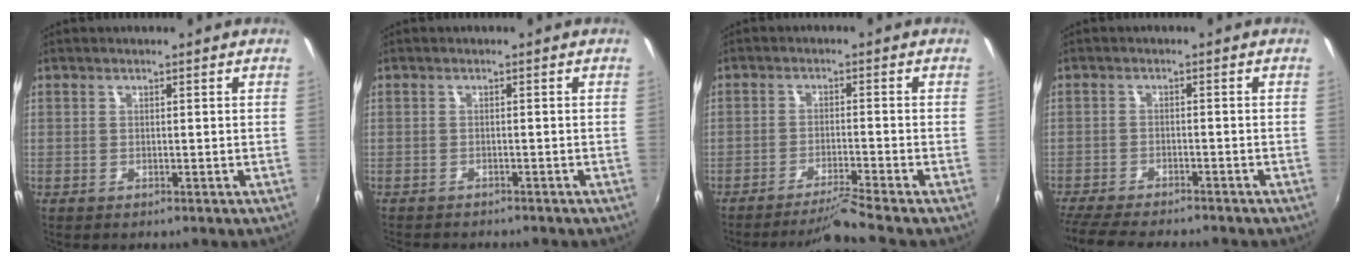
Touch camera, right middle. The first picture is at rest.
{"total": 3.4, "force": [-3.2, 0.7, 1.0], "torque": [-0.028, -0.014, -0.049]}
{"total": 5.2, "force": [-4.5, -2.3, 1.4], "torque": [-0.042, 0.004, -0.076]}
{"total": 11.4, "force": [-10.1, 1.9, 4.9], "torque": [-0.120, -0.026, -0.167]}